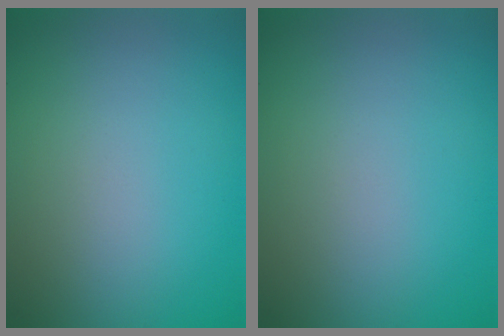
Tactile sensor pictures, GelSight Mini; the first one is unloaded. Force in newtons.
{"total": 0.0}